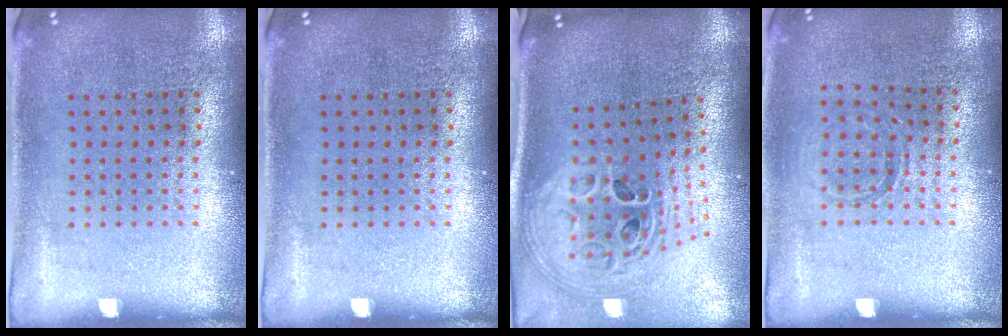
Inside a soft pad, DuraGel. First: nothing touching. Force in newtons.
{"total": 0.0}
{"total": 3.0, "press": 2.1, "slide": 2.1}
{"total": 0.9, "press": 0.9, "slide": 0.2}